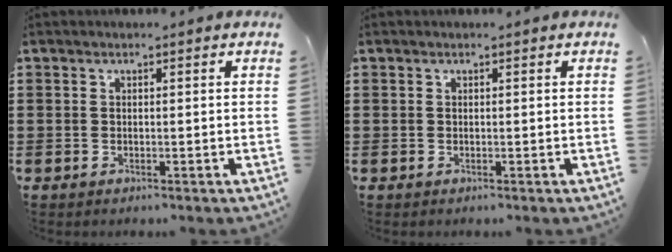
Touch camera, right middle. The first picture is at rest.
{"total": 0.0}